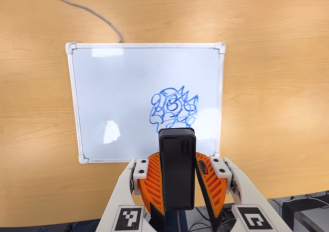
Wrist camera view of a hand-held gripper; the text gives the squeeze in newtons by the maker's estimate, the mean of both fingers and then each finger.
{"total": 5.8, "left": 5.5, "right": 6.0}